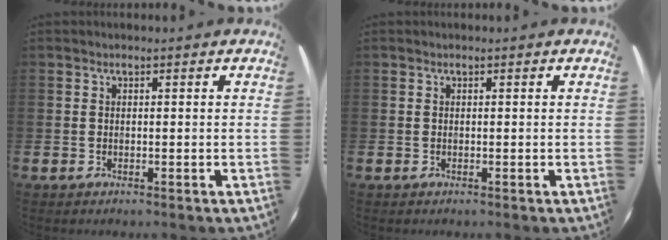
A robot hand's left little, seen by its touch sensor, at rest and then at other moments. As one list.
[{"total": 0.0}]